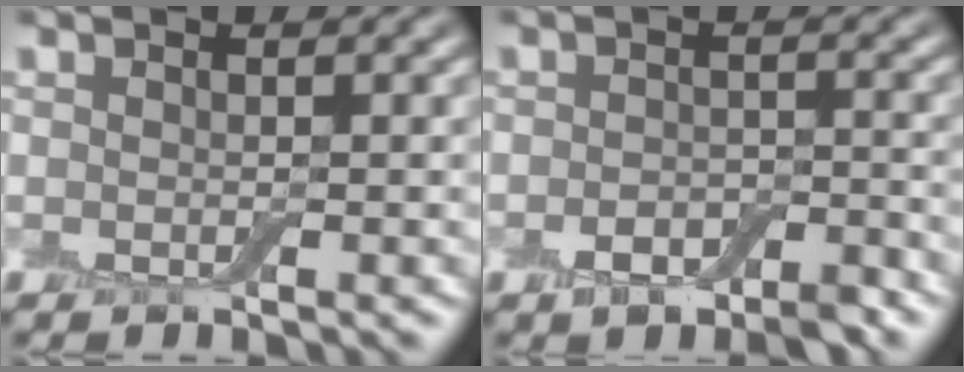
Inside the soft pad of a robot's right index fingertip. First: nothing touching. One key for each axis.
{"total": 3.4, "fx": -2.1, "fy": 1.7, "fz": 2.0, "tx": -0.027, "ty": 0.000, "tz": -0.038}